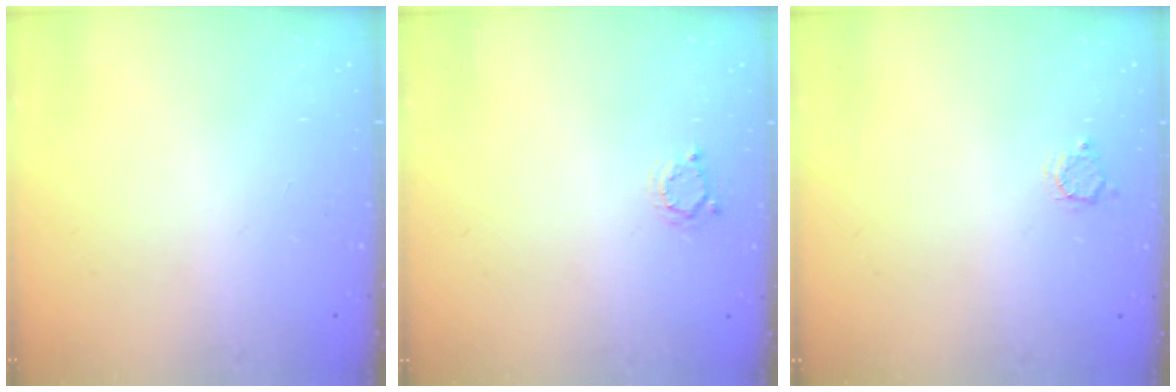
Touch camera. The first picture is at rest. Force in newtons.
{"total": 2.5, "press": 2.5, "slide": 0.4}
{"total": 2.4, "press": 2.4, "slide": 0.3}